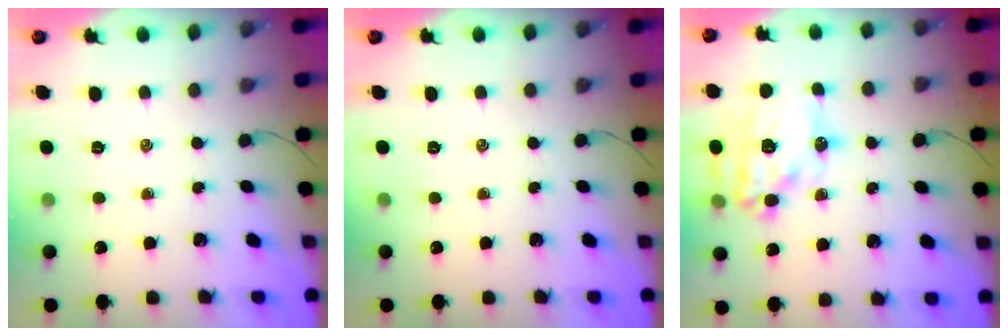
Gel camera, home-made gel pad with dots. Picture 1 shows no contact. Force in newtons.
{"total": 0.0}
{"total": 16.6, "press": 16.3, "slide": 3.0}